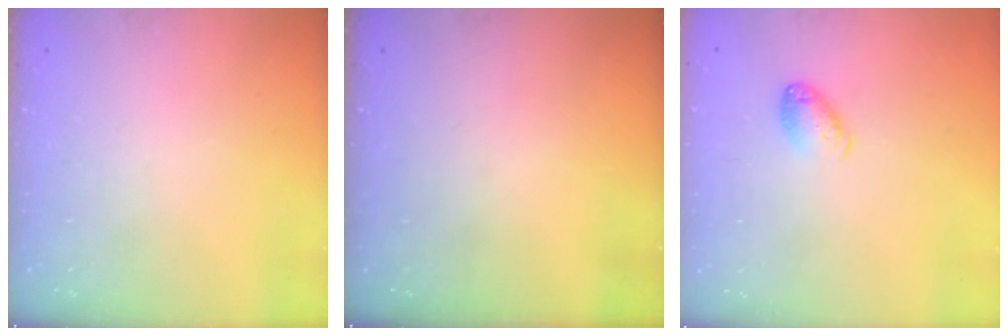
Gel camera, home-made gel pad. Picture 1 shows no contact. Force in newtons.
{"total": 0.0}
{"total": 7.3, "press": 7.3, "slide": 0.8}